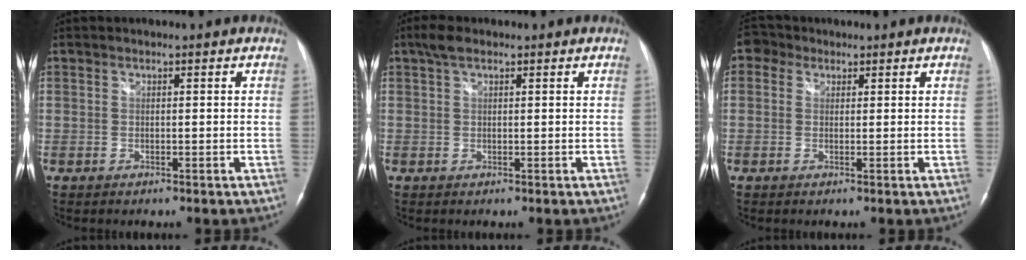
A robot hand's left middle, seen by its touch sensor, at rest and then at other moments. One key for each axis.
{"total": 2.6, "fx": 1.7, "fy": 1.0, "fz": 1.7, "tx": -0.038, "ty": 0.019, "tz": 0.032}
{"total": 3.0, "fx": 1.3, "fy": 2.5, "fz": 0.9, "tx": -0.019, "ty": 0.015, "tz": 0.019}